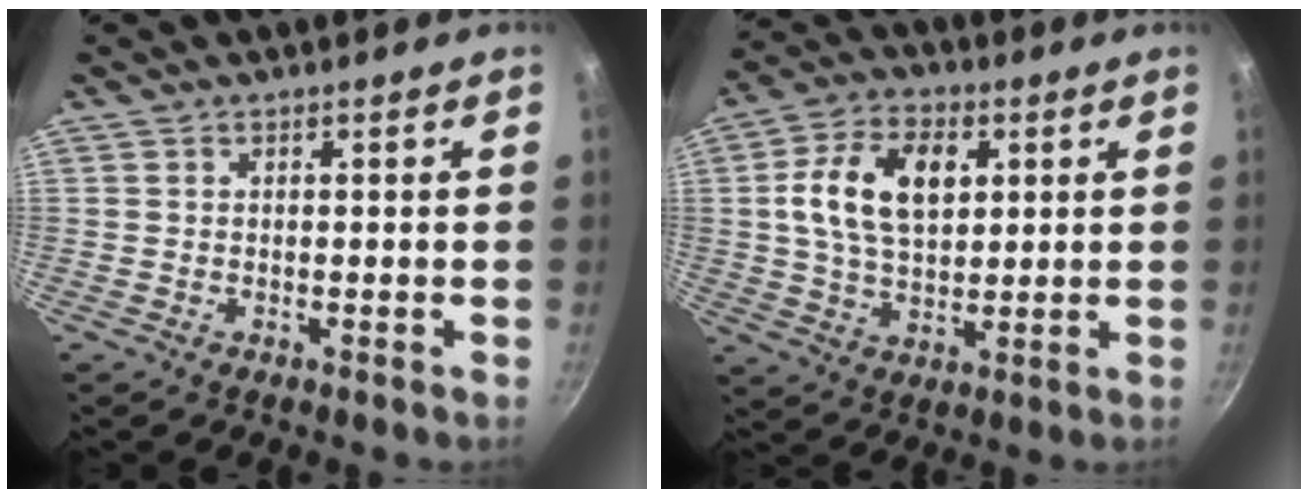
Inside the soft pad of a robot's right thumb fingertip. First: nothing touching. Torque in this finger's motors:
{"motor_torque": [0.17, 0.43, 0.21, -0.13, 0.16]}